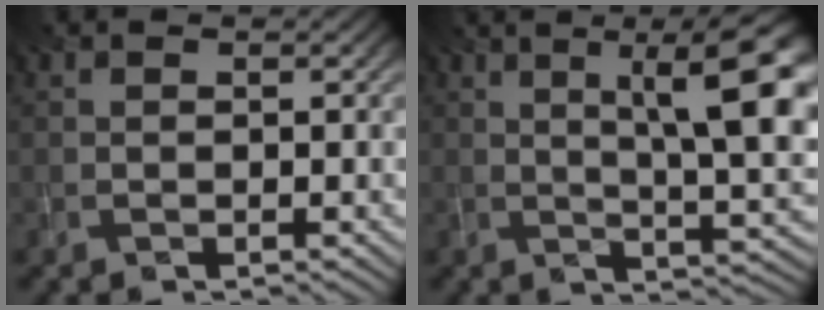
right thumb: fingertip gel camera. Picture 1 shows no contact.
{"total": 12.9, "force": [3.9, 3.5, 11.8], "torque": [-0.147, 0.016, 0.060]}